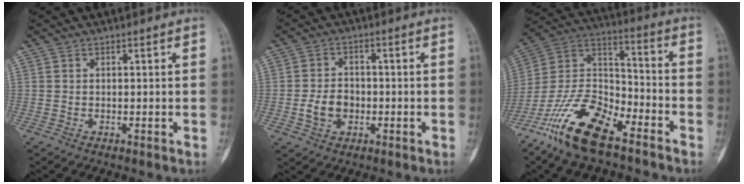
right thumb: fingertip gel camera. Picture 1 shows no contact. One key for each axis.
{"total": 5.6, "fx": -1.3, "fy": 4.3, "fz": 3.4, "tx": -0.049, "ty": 0.012, "tz": -0.024}
{"total": 18.1, "fx": -12.1, "fy": 7.3, "fz": 11.3, "tx": -0.213, "ty": 0.076, "tz": -0.228}